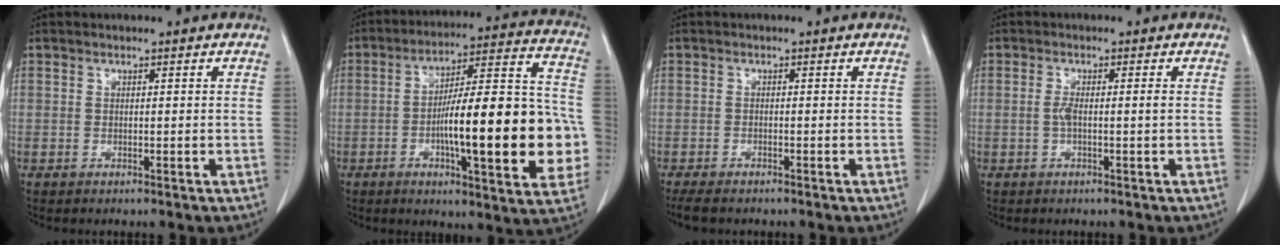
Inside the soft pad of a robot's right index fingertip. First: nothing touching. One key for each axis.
{"total": 22.7, "fx": -4.3, "fy": 4.4, "fz": 21.8, "tx": -0.273, "ty": 0.028, "tz": -0.056}
{"total": 4.1, "fx": -3.3, "fy": 1.1, "fz": 2.0, "tx": -0.034, "ty": -0.010, "tz": -0.050}
{"total": 2.2, "fx": -0.3, "fy": 0.1, "fz": 2.2, "tx": -0.044, "ty": 0.000, "tz": -0.005}